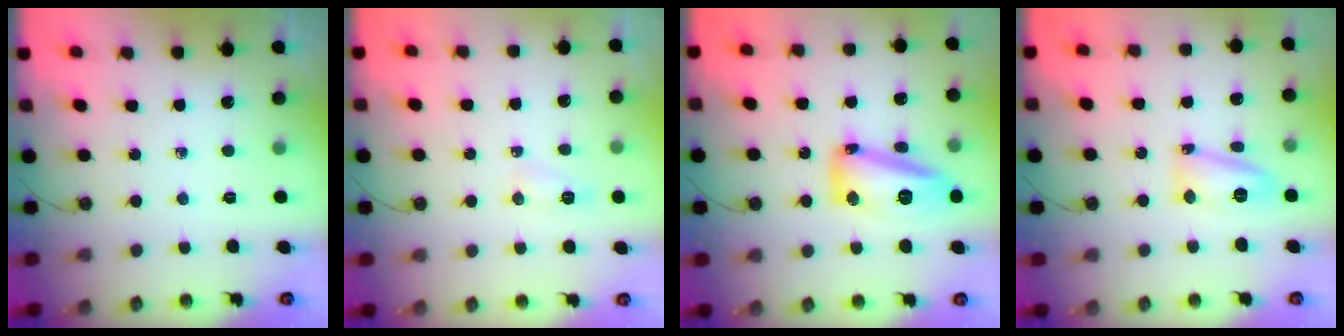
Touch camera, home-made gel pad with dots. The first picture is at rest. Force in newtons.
{"total": 5.0, "press": 5.0, "slide": 0.8}
{"total": 14.9, "press": 14.8, "slide": 1.1}
{"total": 11.4, "press": 10.7, "slide": 4.0}